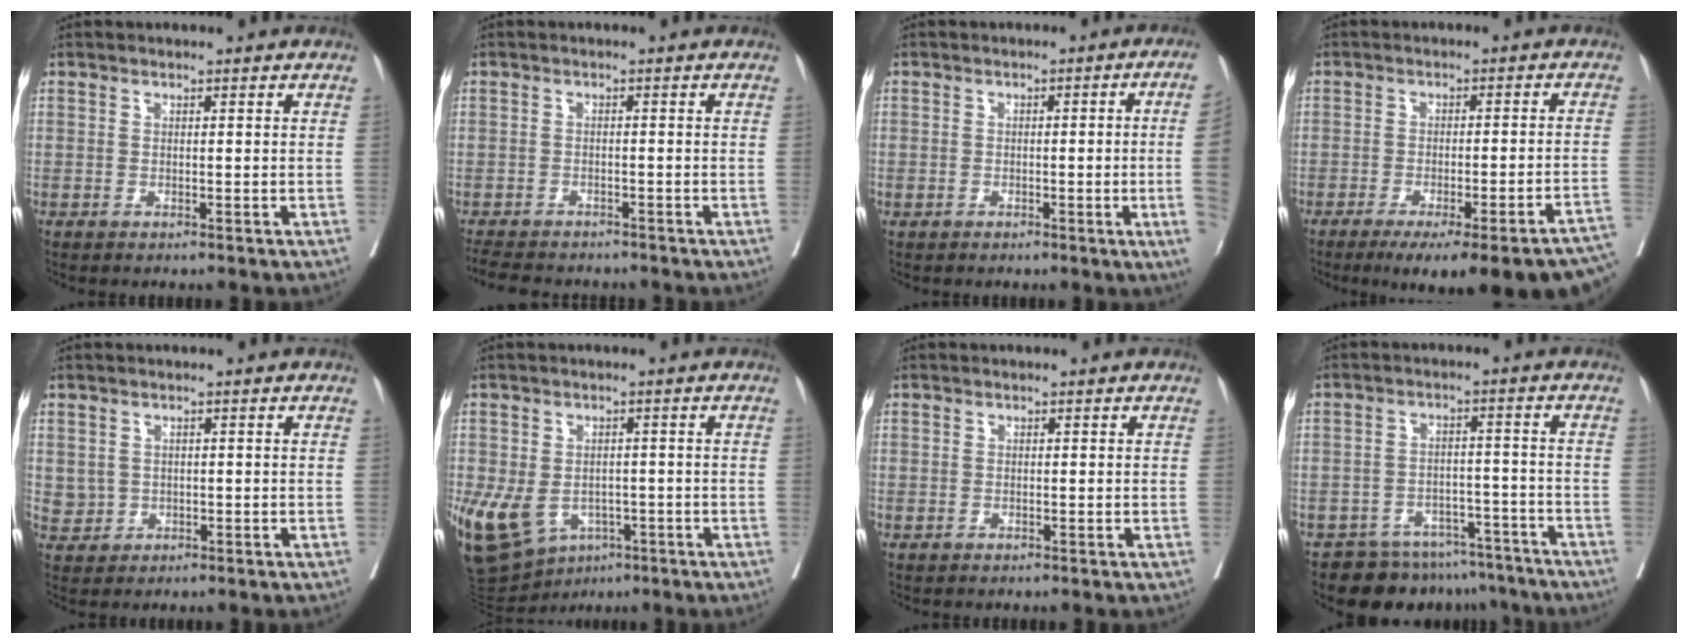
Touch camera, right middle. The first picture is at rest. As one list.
[{"total": 7.6, "force": [-6.6, 2.9, 2.5], "torque": [-0.040, -0.007, -0.094]}, {"total": 6.8, "force": [-0.8, -1.2, 6.6], "torque": [-0.076, -0.002, -0.008]}, {"total": 21.1, "force": [-17.0, 1.5, 12.4], "torque": [-0.096, -0.018, -0.210]}, {"total": 2.3, "force": [0.3, 2.3, 0.4], "torque": [-0.003, 0.000, 0.011]}, {"total": 13.0, "force": [-5.0, 9.5, 7.3], "torque": [-0.165, -0.003, -0.064]}, {"total": 0.0}, {"total": 10.7, "force": [-9.2, 5.3, 1.5], "torque": [0.001, 0.019, -0.112]}]